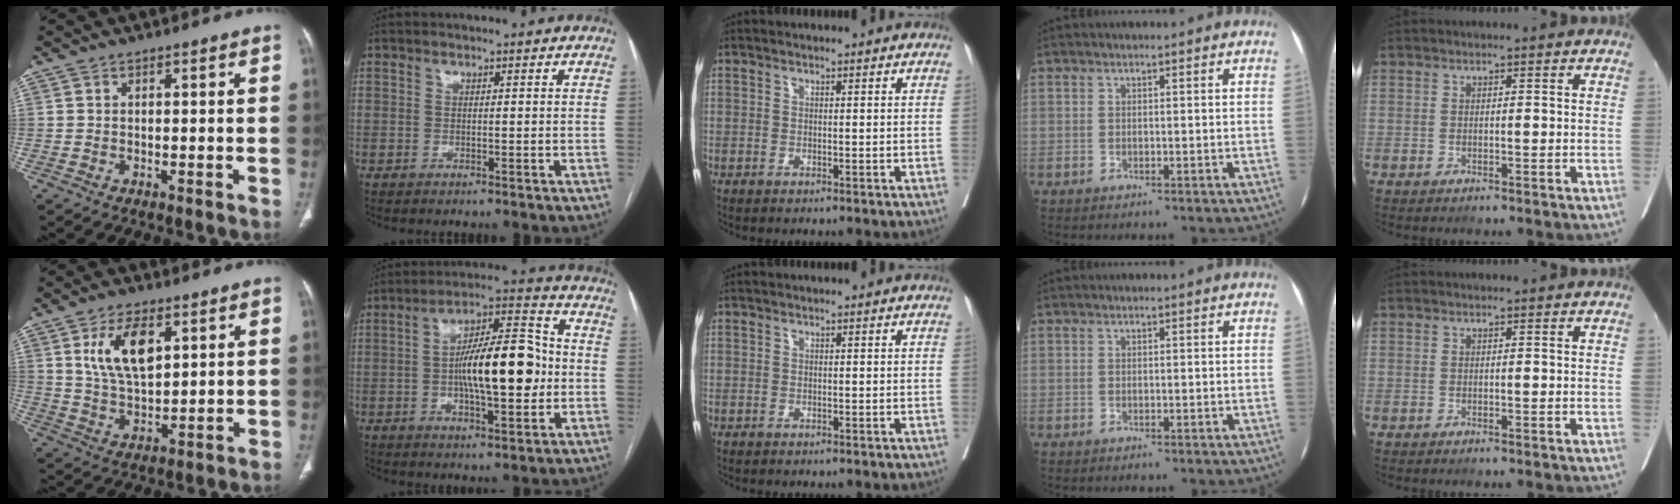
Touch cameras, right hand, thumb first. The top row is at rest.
{"thumb": {"total": 10.9, "force": [4.0, 5.7, 8.4], "torque": [-0.142, -0.014, 0.080]}, "index": {"total": 14.9, "force": [-1.1, 4.2, 14.2], "torque": [-0.240, 0.022, -0.016]}}